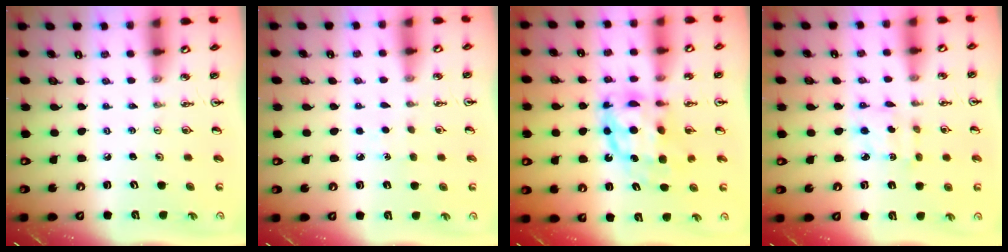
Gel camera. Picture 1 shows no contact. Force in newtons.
{"total": 3.1, "press": 3.1, "slide": 0.3}
{"total": 10.7, "press": 10.6, "slide": 0.9}
{"total": 2.5, "press": 2.5, "slide": 0.1}